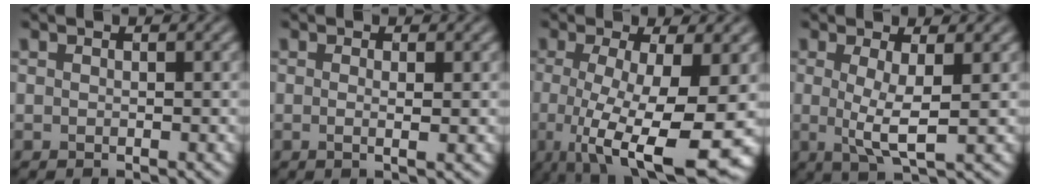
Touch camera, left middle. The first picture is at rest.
{"total": 1.2, "force": [-0.3, 0.1, 1.2], "torque": [-0.023, -0.001, 0.000]}
{"total": 12.0, "force": [-3.1, 3.2, 11.2], "torque": [-0.174, -0.026, -0.033]}
{"total": 3.6, "force": [-0.2, 0.6, 3.5], "torque": [-0.072, -0.009, 0.005]}